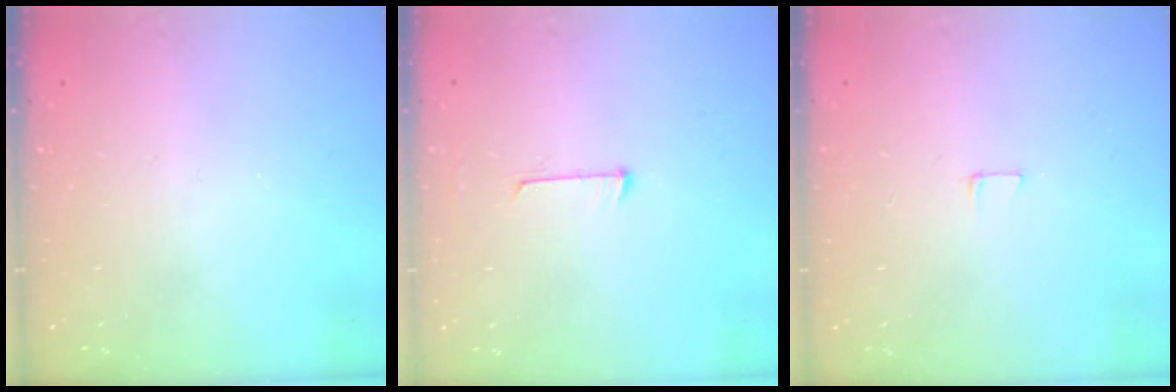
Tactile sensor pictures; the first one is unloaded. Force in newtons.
{"total": 5.9, "press": 5.9, "slide": 0.4}
{"total": 5.0, "press": 4.9, "slide": 0.4}